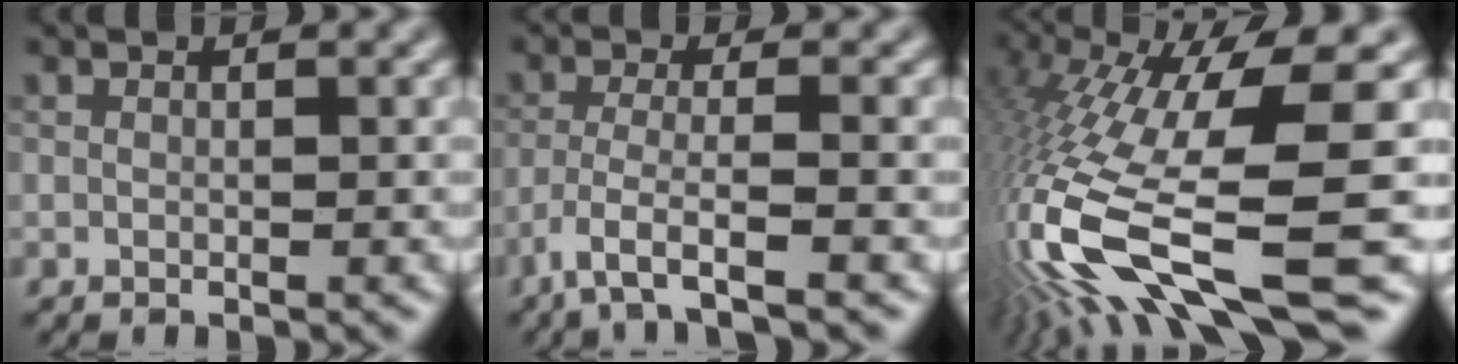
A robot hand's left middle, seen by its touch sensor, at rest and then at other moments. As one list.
[{"total": 3.9, "force": [-2.6, 0.4, 2.8], "torque": [-0.056, -0.004, -0.060]}, {"total": 15.8, "force": [-4.9, 3.5, 14.6], "torque": [-0.304, -0.022, -0.071]}]